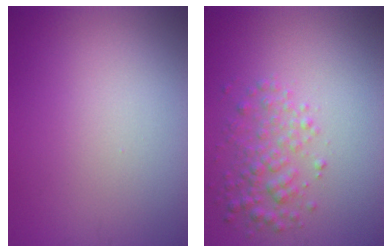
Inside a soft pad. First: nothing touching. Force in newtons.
{"total": 2.8, "press": 2.8, "slide": 0.1}